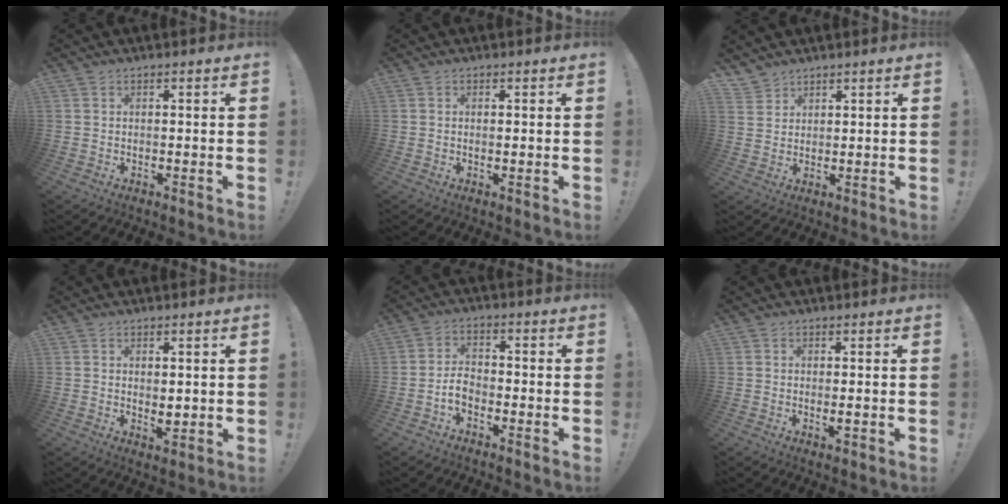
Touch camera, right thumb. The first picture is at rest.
{"total": 0.6, "force": [0.2, 0.1, 0.5], "torque": [-0.005, -0.002, 0.001]}
{"total": 4.1, "force": [3.1, 2.6, 0.1], "torque": [-0.005, -0.025, 0.062]}
{"total": 3.1, "force": [0.6, 1.5, 2.6], "torque": [-0.026, -0.007, 0.008]}
{"total": 4.9, "force": [-2.6, 2.8, 3.2], "torque": [-0.067, 0.002, -0.047]}
{"total": 1.6, "force": [0.0, 0.4, 1.6], "torque": [-0.013, -0.007, -0.002]}